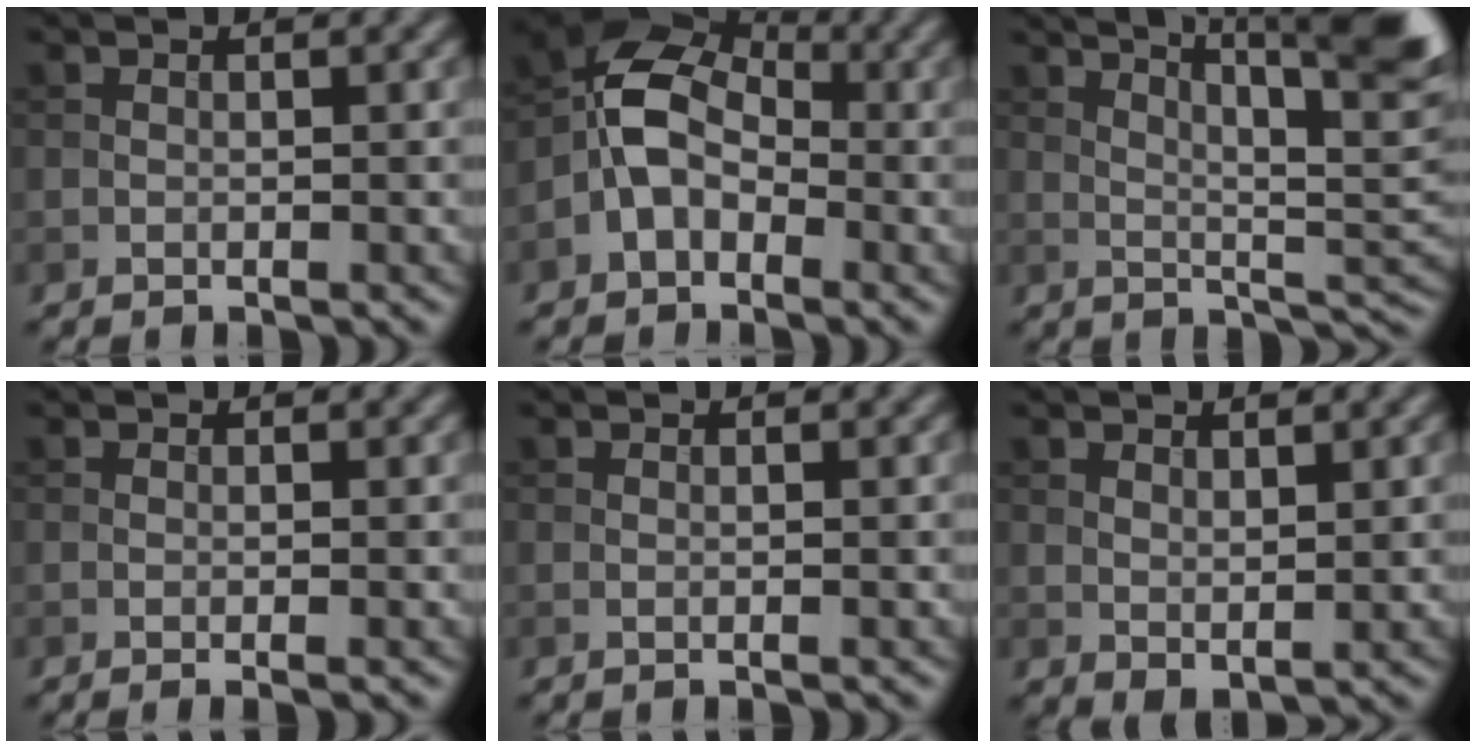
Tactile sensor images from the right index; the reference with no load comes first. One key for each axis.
{"total": 5.7, "fx": -1.4, "fy": 4.0, "fz": 3.8, "tx": -0.068, "ty": 0.013, "tz": -0.042}
{"total": 10.9, "fx": 5.8, "fy": 2.8, "fz": 8.7, "tx": -0.107, "ty": 0.014, "tz": 0.071}
{"total": 1.3, "fx": -0.2, "fy": 0.3, "fz": 1.2, "tx": -0.016, "ty": -0.005, "tz": -0.007}
{"total": 0.6, "fx": 0.0, "fy": 0.2, "fz": 0.6, "tx": -0.007, "ty": 0.000, "tz": -0.003}
{"total": 1.7, "fx": 0.9, "fy": 0.8, "fz": 1.2, "tx": -0.023, "ty": -0.006, "tz": 0.023}